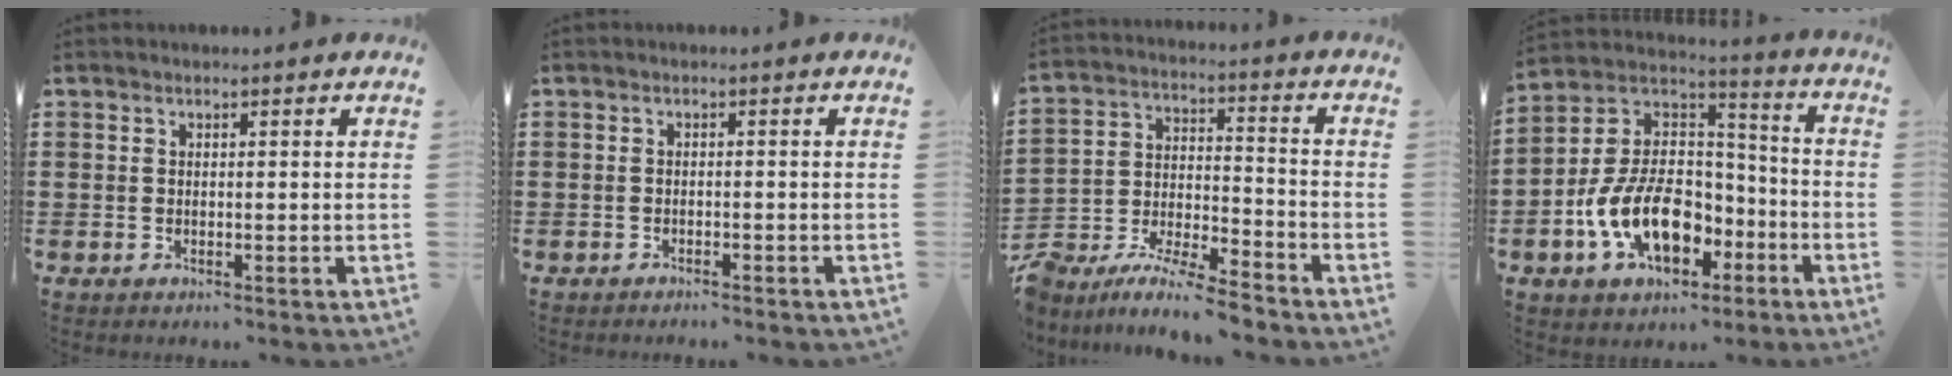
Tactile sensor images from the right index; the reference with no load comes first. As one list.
[{"total": 0.8, "force": [-0.8, -0.1, 0.2], "torque": [-0.006, -0.002, -0.015]}, {"total": 6.6, "force": [-6.5, 0.0, 1.2], "torque": [-0.033, -0.006, -0.133]}, {"total": 12.8, "force": [-4.9, 7.9, 8.7], "torque": [-0.202, 0.012, -0.089]}]